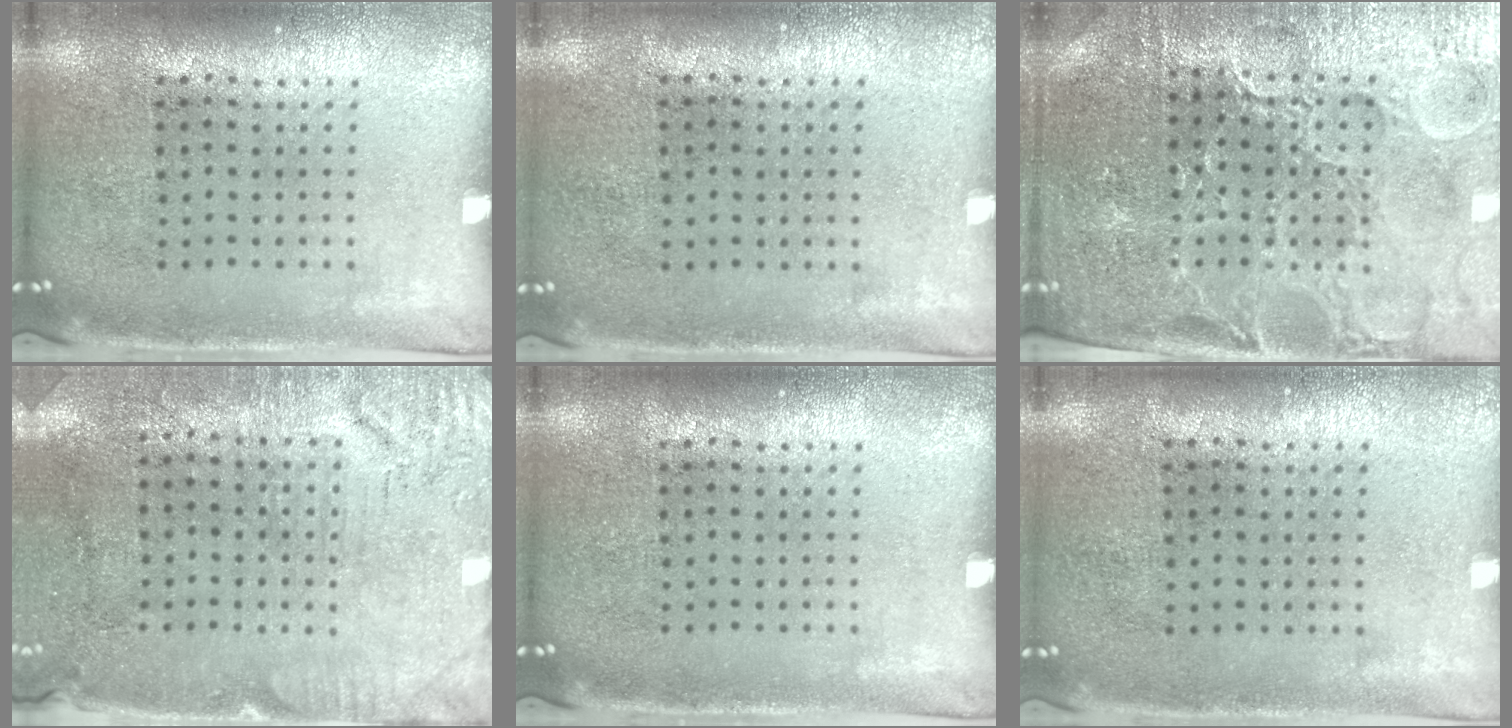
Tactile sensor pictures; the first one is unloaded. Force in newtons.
{"total": 0.0}
{"total": 4.2, "press": 4.1, "slide": 1.1}
{"total": 3.1, "press": 2.6, "slide": 1.6}
{"total": 0.0}
{"total": 0.0}